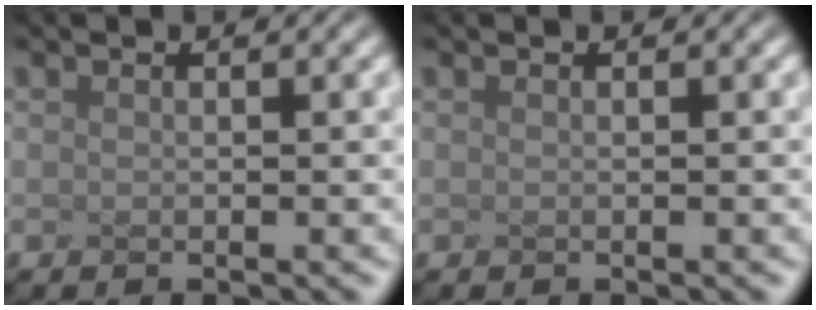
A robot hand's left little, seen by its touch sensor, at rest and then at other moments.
{"total": 0.0}